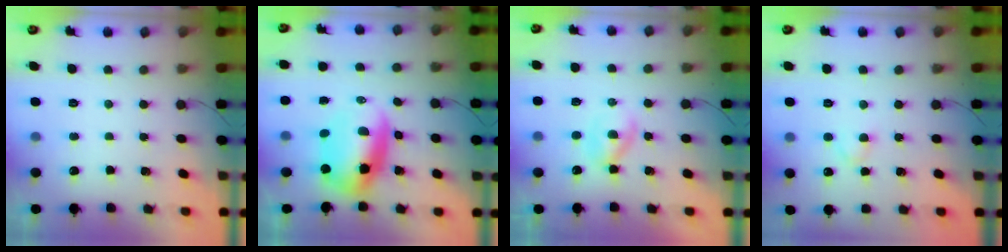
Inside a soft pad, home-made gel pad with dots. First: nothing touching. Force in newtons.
{"total": 9.9, "press": 9.5, "slide": 2.7}
{"total": 2.4, "press": 2.2, "slide": 1.0}
{"total": 2.0, "press": 1.7, "slide": 0.9}